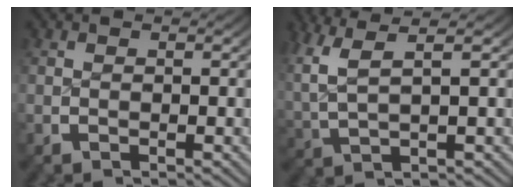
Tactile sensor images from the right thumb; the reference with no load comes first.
{"total": 6.3, "force": [3.1, 2.6, 4.8], "torque": [-0.098, 0.006, 0.058]}